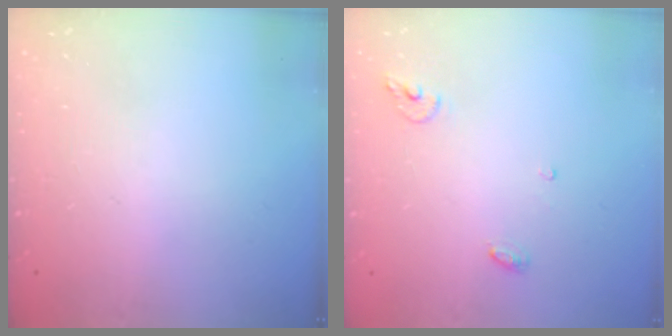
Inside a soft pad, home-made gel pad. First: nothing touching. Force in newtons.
{"total": 5.0, "press": 5.0, "slide": 0.4}